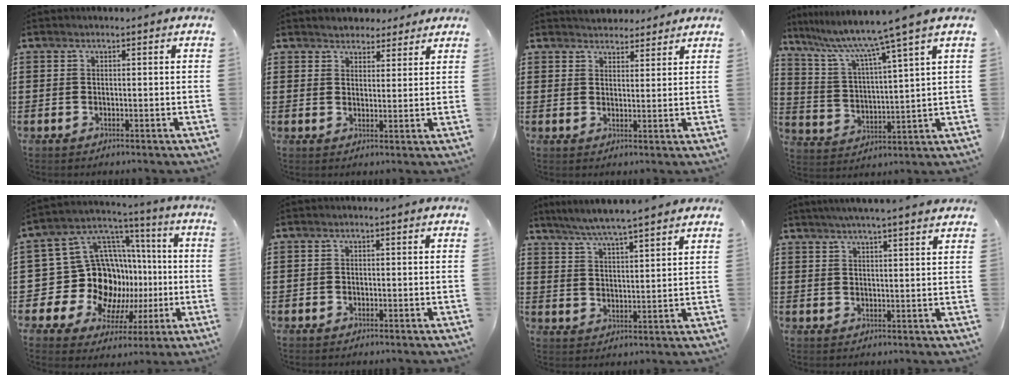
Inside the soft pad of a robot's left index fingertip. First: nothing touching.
{"total": 3.0, "force": [2.7, 1.2, -0.1], "torque": [-0.007, 0.003, 0.051]}
{"total": 3.0, "force": [2.8, 1.0, -0.1], "torque": [-0.009, -0.003, 0.054]}
{"total": 8.6, "force": [6.9, -0.9, 5.1], "torque": [-0.127, -0.047, 0.107]}
{"total": 16.9, "force": [-1.3, 15.2, 7.2], "torque": [-0.169, -0.034, 0.010]}
{"total": 0.6, "force": [-0.4, 0.5, 0.0], "torque": [-0.002, 0.002, -0.008]}
{"total": 5.5, "force": [5.1, -0.4, 2.2], "torque": [-0.060, -0.021, 0.089]}
{"total": 3.6, "force": [3.3, -0.6, 1.2], "torque": [-0.034, -0.006, 0.058]}